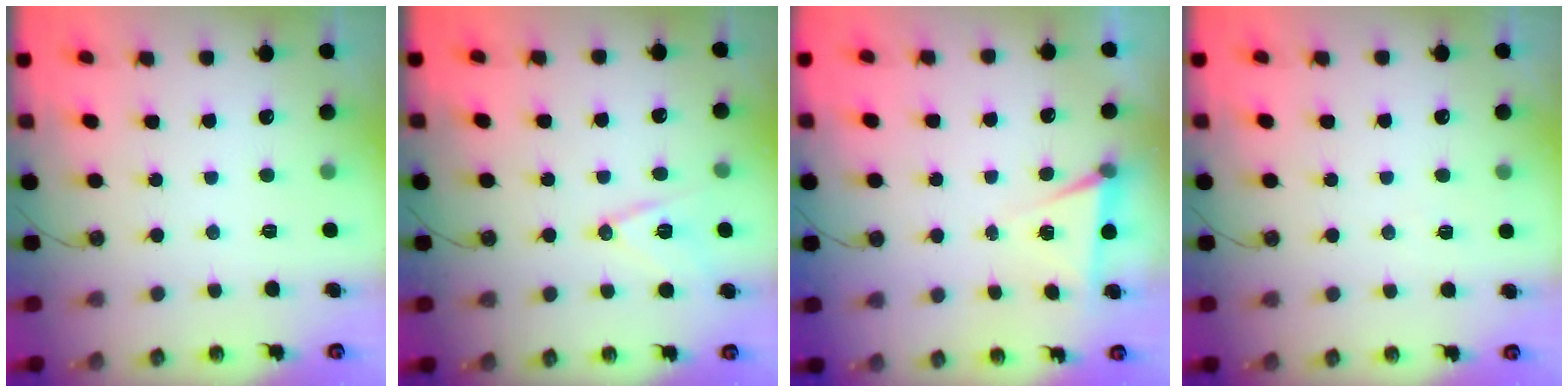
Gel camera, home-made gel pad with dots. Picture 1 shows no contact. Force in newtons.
{"total": 11.2, "press": 10.7, "slide": 3.3}
{"total": 5.1, "press": 2.5, "slide": 4.5}
{"total": 5.1, "press": 5.0, "slide": 0.6}